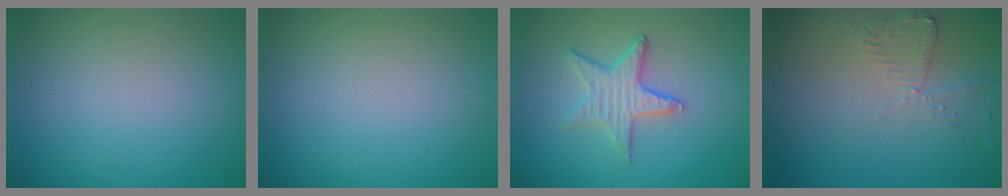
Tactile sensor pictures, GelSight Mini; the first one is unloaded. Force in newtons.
{"total": 0.0}
{"total": 3.2, "press": 3.0, "slide": 1.2}
{"total": 2.0, "press": 2.0, "slide": 0.3}